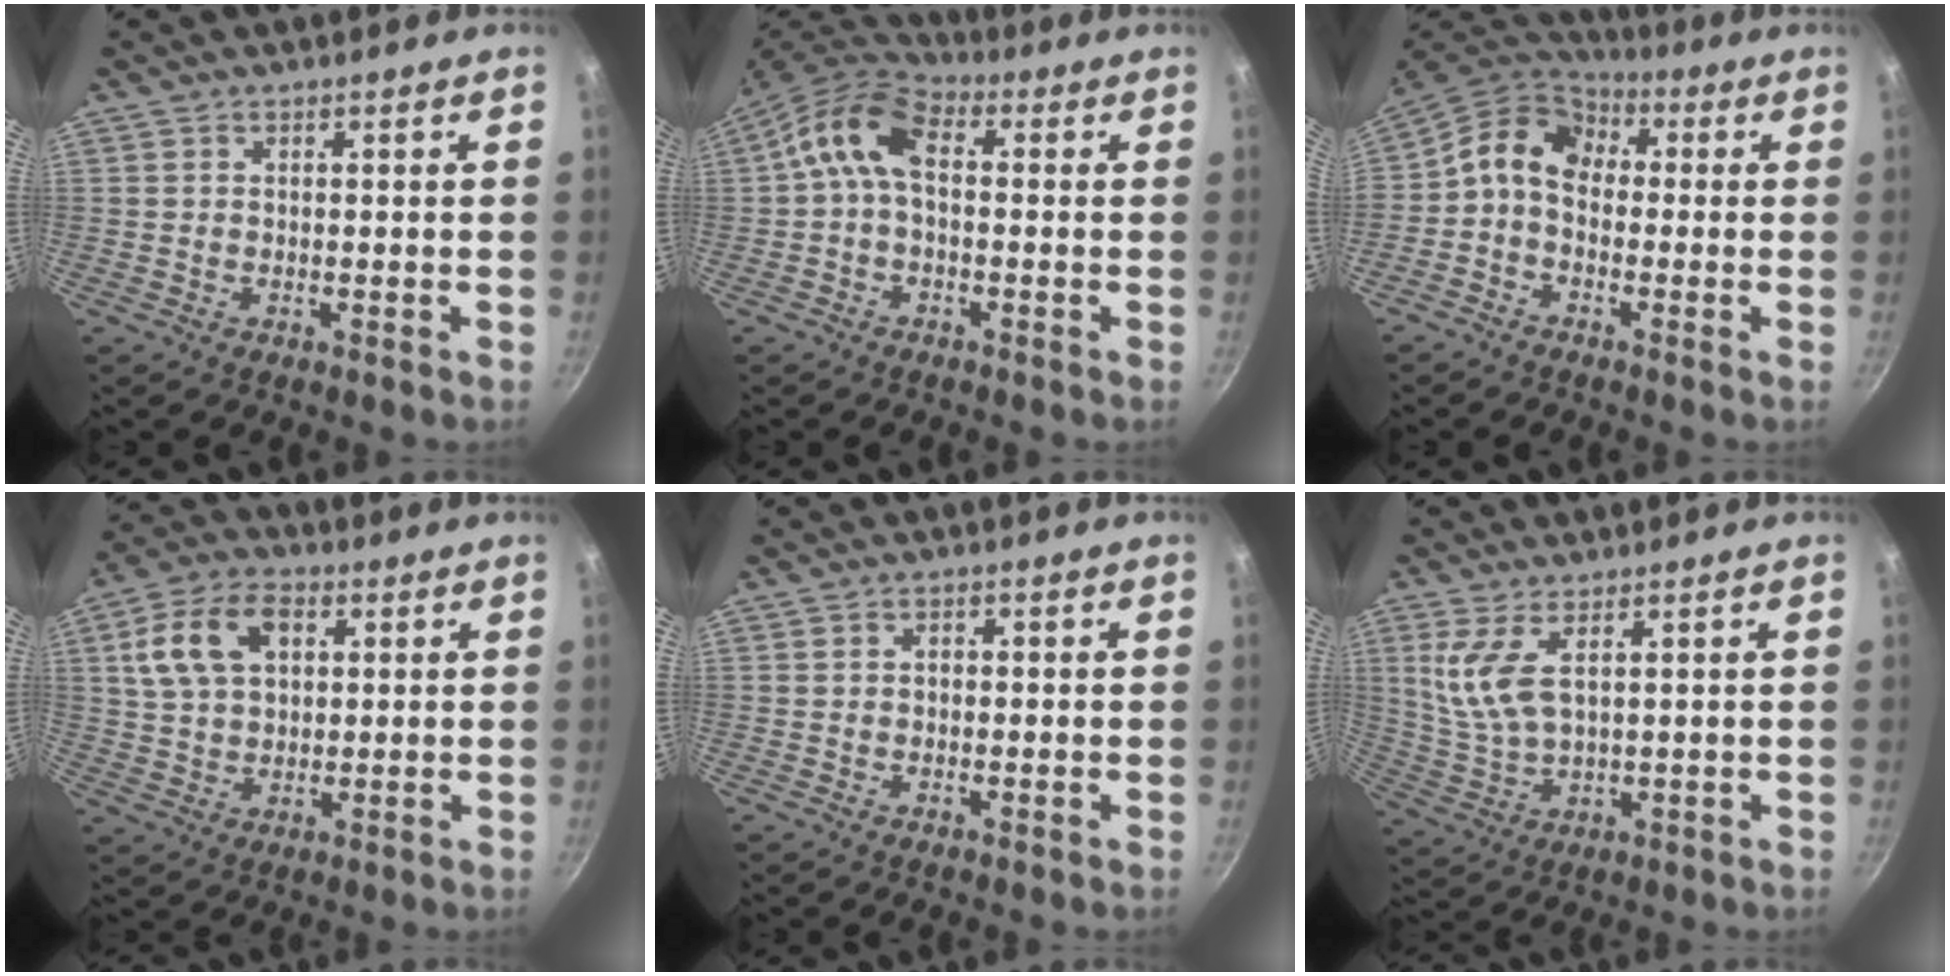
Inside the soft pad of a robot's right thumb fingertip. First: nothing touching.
{"total": 9.3, "force": [0.3, 5.7, 7.3], "torque": [-0.132, 0.032, -0.014]}
{"total": 10.7, "force": [-0.1, 8.0, 7.2], "torque": [-0.119, 0.041, -0.026]}
{"total": 12.1, "force": [3.6, 8.0, 8.4], "torque": [-0.142, 0.011, 0.059]}
{"total": 1.1, "force": [0.0, 0.8, 0.7], "torque": [-0.010, 0.005, -0.002]}
{"total": 8.1, "force": [3.0, 3.5, 6.6], "torque": [-0.140, -0.015, 0.072]}